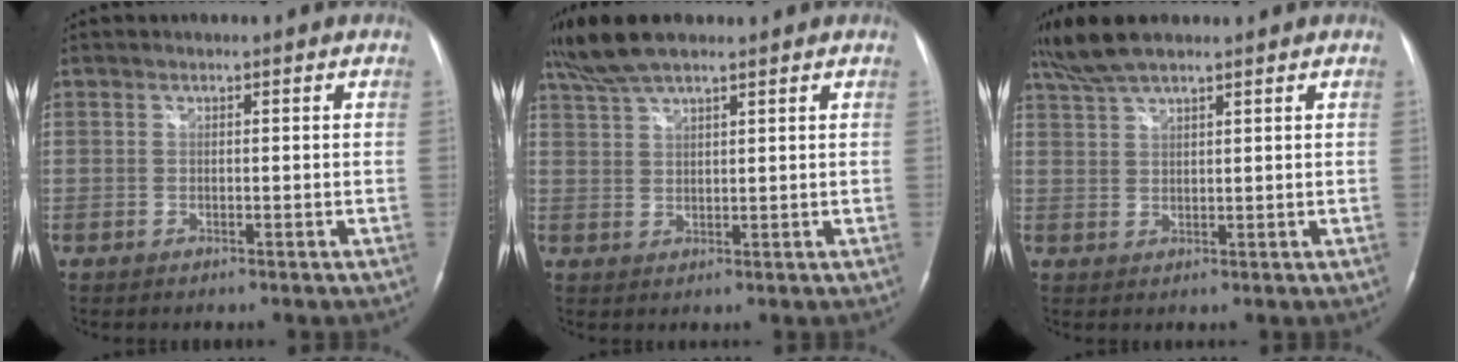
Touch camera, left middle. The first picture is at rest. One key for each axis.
{"total": 7.6, "fx": 6.2, "fy": 1.5, "fz": 4.1, "tx": -0.091, "ty": 0.029, "tz": 0.119}
{"total": 6.5, "fx": 5.3, "fy": 1.2, "fz": 3.5, "tx": -0.082, "ty": 0.026, "tz": 0.105}